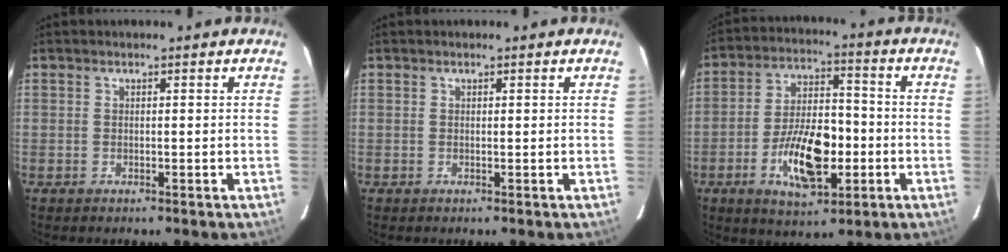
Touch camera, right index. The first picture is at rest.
{"total": 0.0}
{"total": 12.5, "force": [-3.8, 5.1, 10.8], "torque": [-0.198, 0.006, -0.062]}